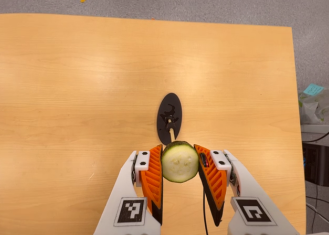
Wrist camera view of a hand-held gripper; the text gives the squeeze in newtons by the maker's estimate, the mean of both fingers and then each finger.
{"total": 10.4, "left": 9.2, "right": 11.6}